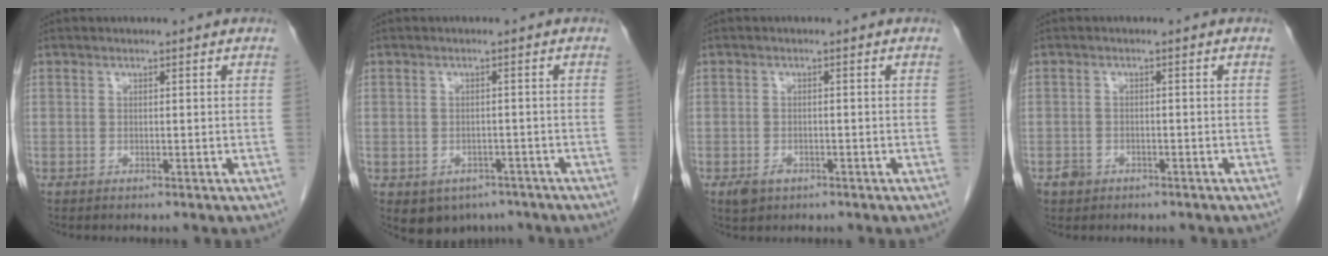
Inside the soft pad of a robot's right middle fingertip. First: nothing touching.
{"total": 5.5, "force": [-3.4, 4.0, 1.5], "torque": [-0.013, 0.007, -0.039]}
{"total": 2.2, "force": [-1.3, 1.4, 1.2], "torque": [-0.021, 0.000, -0.013]}
{"total": 2.1, "force": [-1.3, 1.6, 0.4], "torque": [-0.013, 0.005, -0.018]}